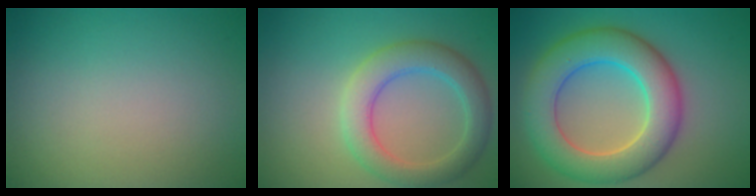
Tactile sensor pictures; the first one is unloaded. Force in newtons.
{"total": 4.7, "press": 4.7, "slide": 0.2}
{"total": 8.3, "press": 8.3, "slide": 0.6}